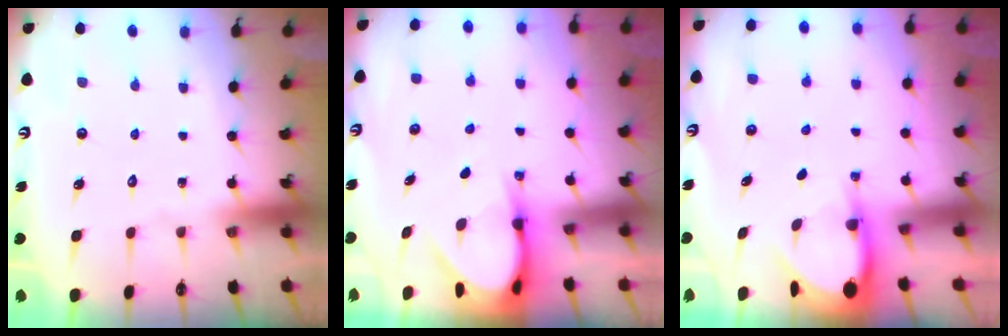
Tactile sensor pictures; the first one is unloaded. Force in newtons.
{"total": 6.5, "press": 6.4, "slide": 0.7}
{"total": 3.9, "press": 3.9, "slide": 0.3}